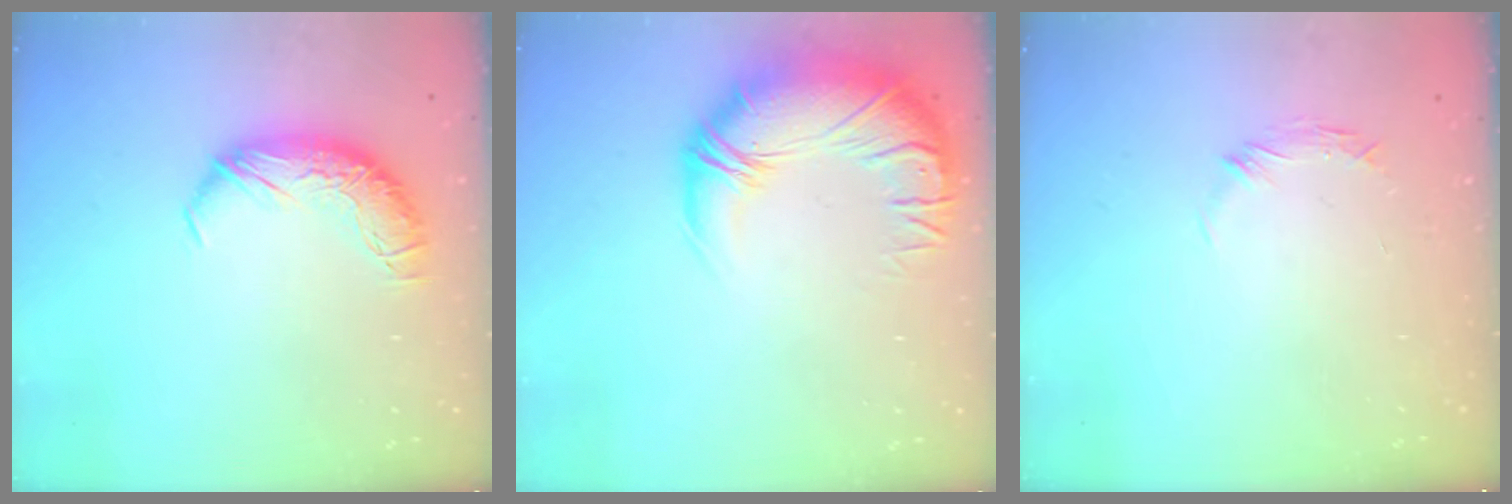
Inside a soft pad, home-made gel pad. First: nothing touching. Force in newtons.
{"total": 4.8, "press": 3.3, "slide": 3.5}
{"total": 5.9, "press": 5.8, "slide": 1.0}